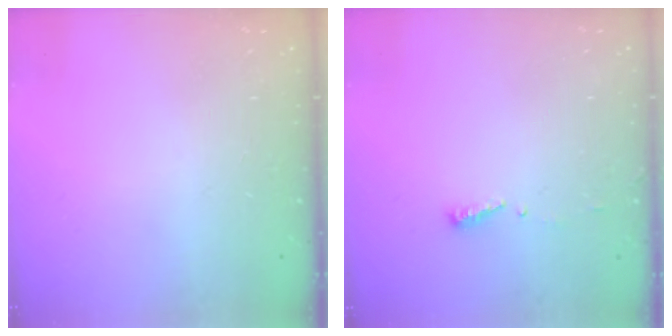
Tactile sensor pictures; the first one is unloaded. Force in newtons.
{"total": 3.9, "press": 3.9, "slide": 0.4}